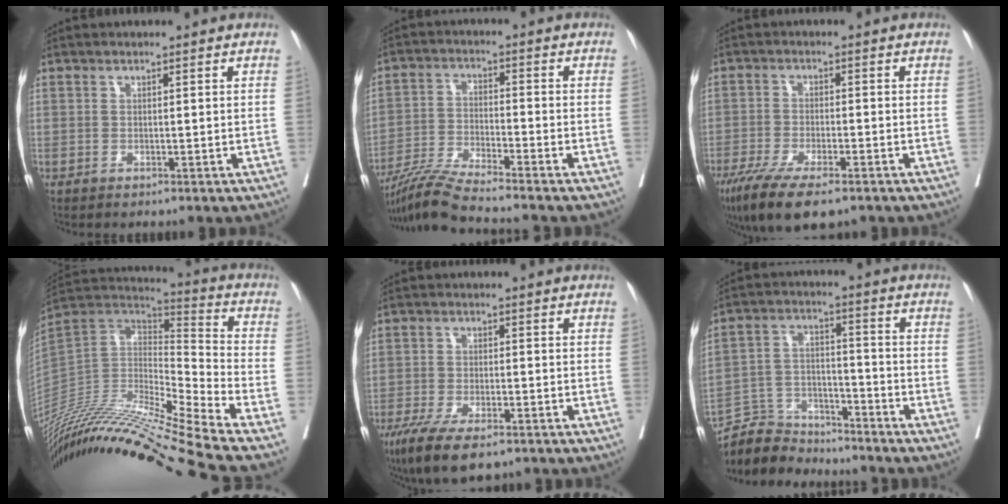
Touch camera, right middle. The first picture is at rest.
{"total": 8.8, "force": [-8.0, -2.0, 3.1], "torque": [-0.063, -0.022, -0.153]}
{"total": 11.2, "force": [-7.7, 3.0, 7.5], "torque": [-0.122, -0.023, -0.126]}
{"total": 27.9, "force": [-24.2, -2.2, 13.7], "torque": [-0.263, -0.033, -0.427]}
{"total": 10.1, "force": [-6.9, 3.1, 6.6], "torque": [-0.109, -0.019, -0.113]}
{"total": 9.1, "force": [-8.7, 2.6, -0.1], "torque": [-0.001, 0.021, -0.161]}